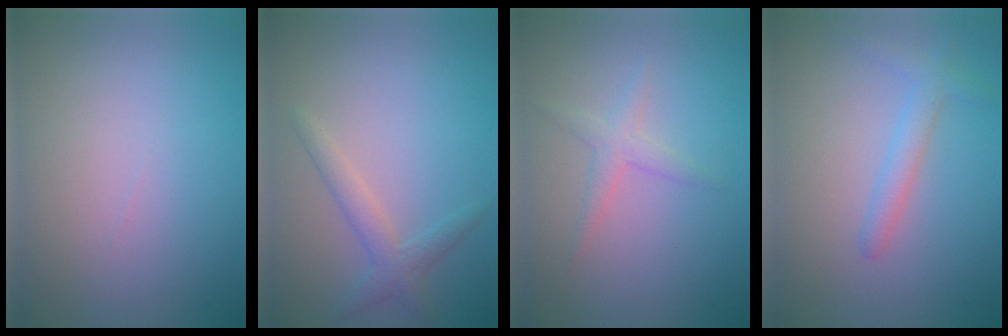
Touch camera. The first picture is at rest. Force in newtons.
{"total": 2.2, "press": 2.2, "slide": 0.1}
{"total": 1.6, "press": 1.6, "slide": 0.1}
{"total": 2.1, "press": 2.1, "slide": 0.0}